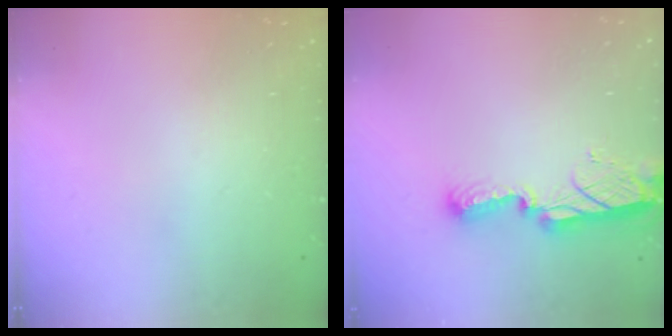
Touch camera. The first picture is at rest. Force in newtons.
{"total": 8.9, "press": 8.9, "slide": 0.5}